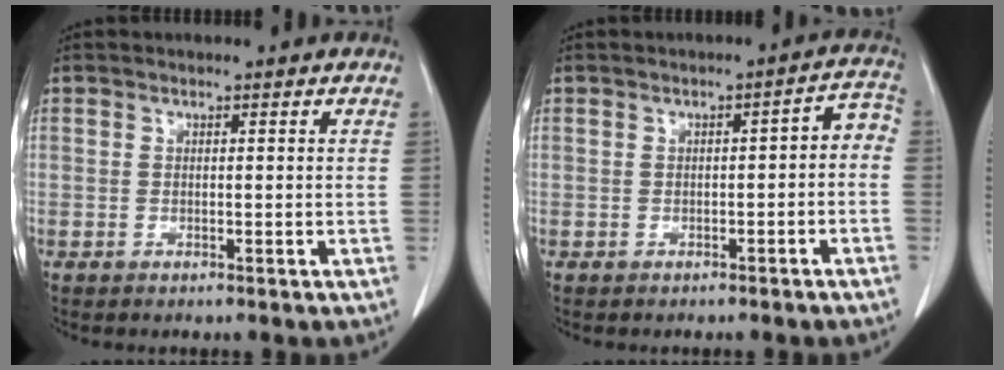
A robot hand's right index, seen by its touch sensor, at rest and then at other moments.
{"total": 3.9, "force": [-1.3, 1.7, 3.3], "torque": [-0.035, 0.027, -0.015]}